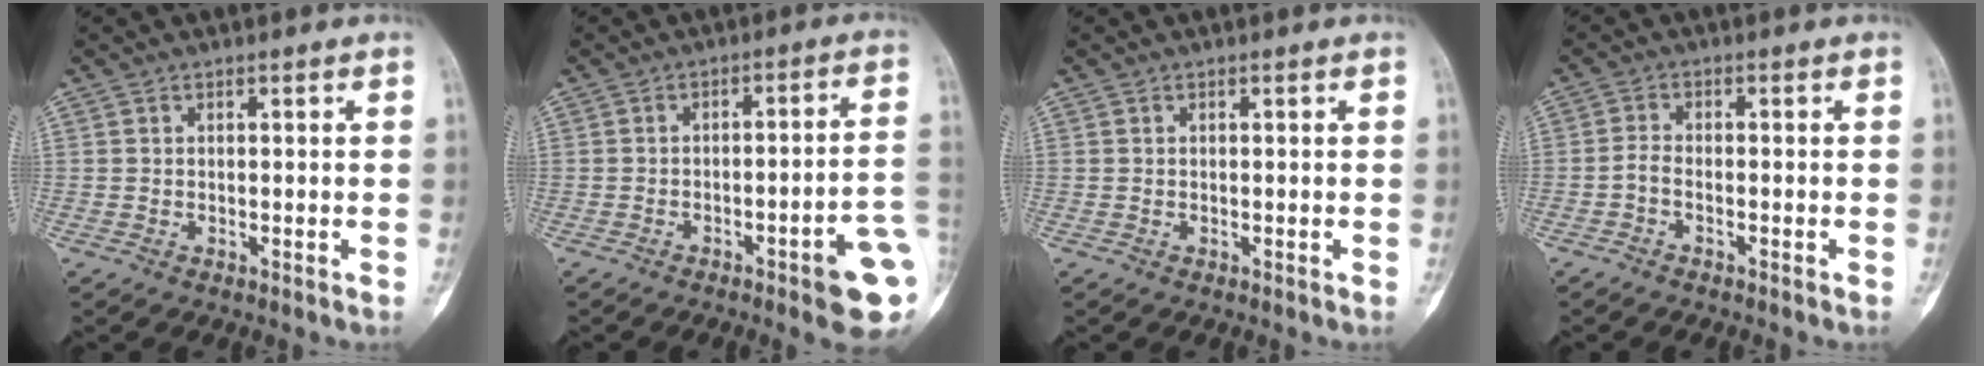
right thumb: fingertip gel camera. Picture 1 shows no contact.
{"total": 11.6, "force": [-4.0, 1.9, 10.7], "torque": [-0.125, 0.024, -0.049]}
{"total": 0.0}
{"total": 1.8, "force": [-1.1, 0.7, 1.2], "torque": [-0.027, 0.008, -0.028]}